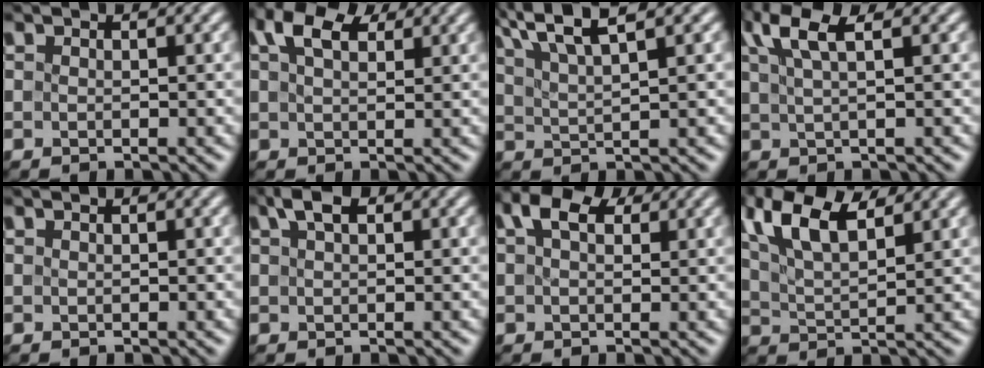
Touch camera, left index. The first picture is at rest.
{"total": 4.9, "force": [2.7, 2.5, 3.2], "torque": [-0.062, 0.015, 0.045]}
{"total": 5.2, "force": [3.5, 1.0, 3.6], "torque": [-0.064, 0.017, 0.064]}
{"total": 4.2, "force": [2.2, 1.0, 3.4], "torque": [-0.062, 0.011, 0.041]}
{"total": 0.0}
{"total": 2.2, "force": [1.2, 1.0, 1.5], "torque": [-0.026, 0.007, 0.020]}
{"total": 4.1, "force": [1.7, 2.5, 2.7], "torque": [-0.050, 0.010, 0.020]}
{"total": 7.7, "force": [4.6, 2.8, 5.5], "torque": [-0.111, 0.017, 0.078]}